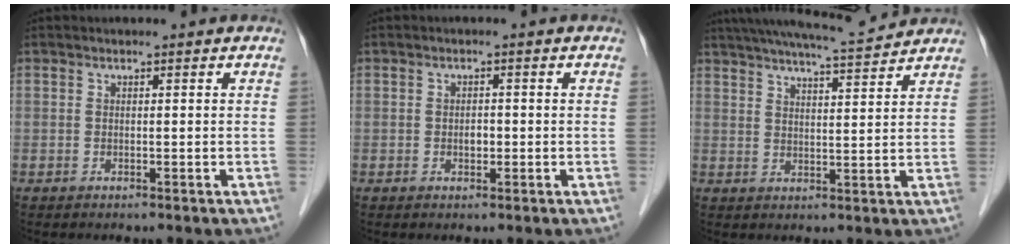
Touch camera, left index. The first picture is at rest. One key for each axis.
{"total": 2.7, "fx": -2.5, "fy": 0.8, "fz": 0.8, "tx": -0.011, "ty": -0.014, "tz": -0.045}
{"total": 9.4, "fx": 8.5, "fy": 0.0, "fz": 4.0, "tx": -0.065, "ty": -0.004, "tz": 0.115}